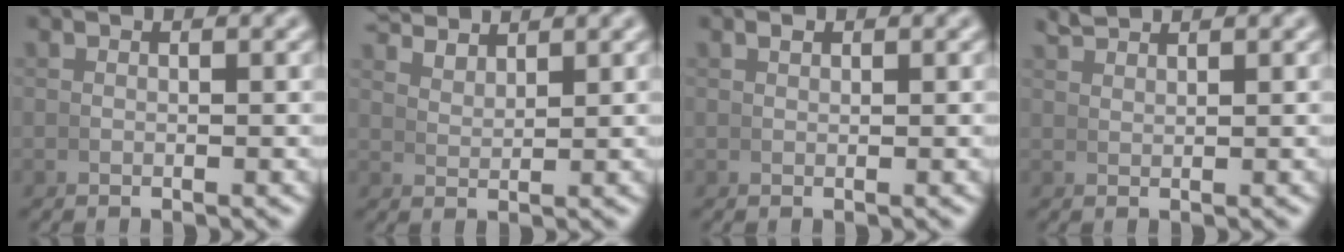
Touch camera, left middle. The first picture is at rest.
{"total": 3.6, "force": [3.4, 0.4, 1.0], "torque": [-0.015, 0.006, 0.064]}
{"total": 0.6, "force": [0.5, 0.2, 0.2], "torque": [-0.004, 0.003, 0.011]}
{"total": 1.9, "force": [1.8, -0.3, 0.2], "torque": [0.001, 0.006, 0.038]}